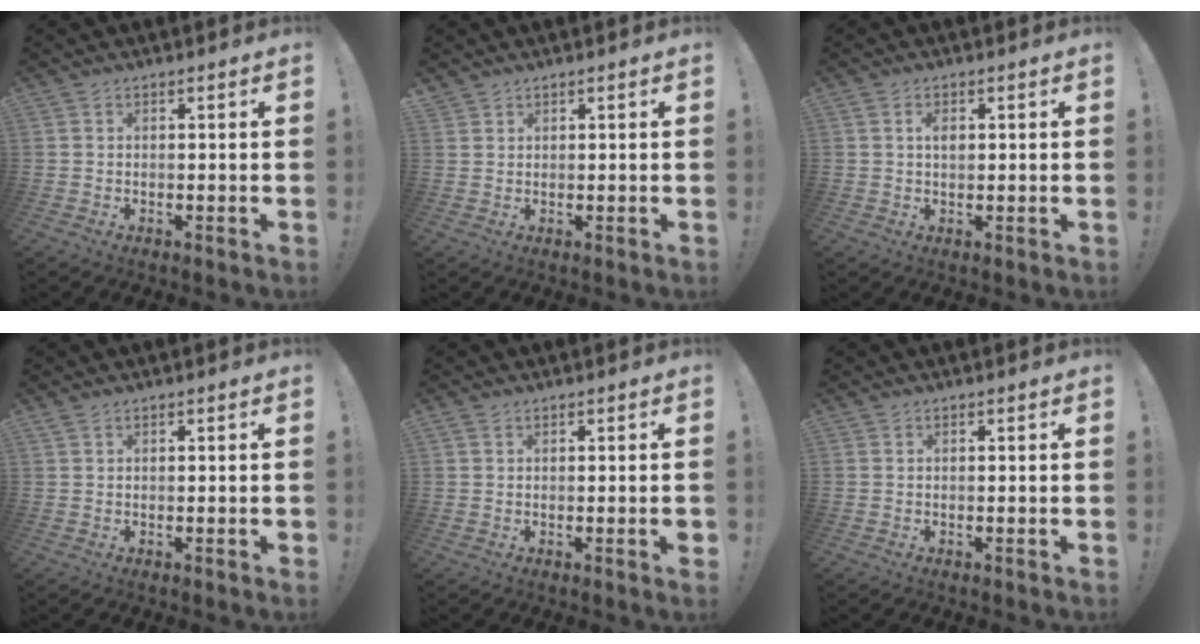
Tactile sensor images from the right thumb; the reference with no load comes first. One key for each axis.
{"total": 1.6, "fx": 1.4, "fy": 0.6, "fz": 0.1, "tx": 0.002, "ty": -0.010, "tz": 0.027}
{"total": 3.8, "fx": 0.5, "fy": 2.0, "fz": 3.2, "tx": -0.056, "ty": 0.007, "tz": 0.005}
{"total": 0.9, "fx": 0.1, "fy": -0.1, "fz": 0.9, "tx": -0.016, "ty": 0.000, "tz": 0.002}
{"total": 1.4, "fx": 0.1, "fy": 0.3, "fz": 1.4, "tx": -0.024, "ty": 0.002, "tz": 0.003}
{"total": 0.0}